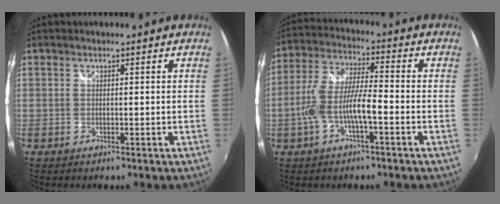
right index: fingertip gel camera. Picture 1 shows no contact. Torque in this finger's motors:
{"motor_torque": [0.64, -0.36, 0.74, 0.17]}